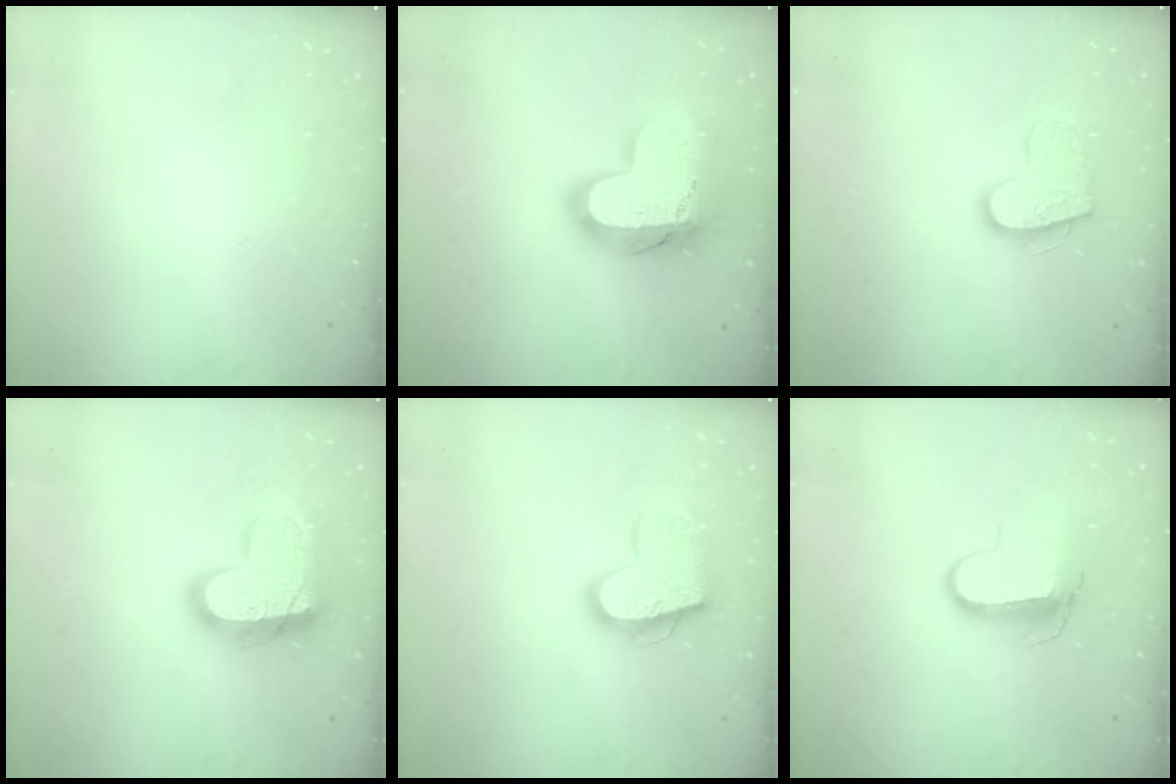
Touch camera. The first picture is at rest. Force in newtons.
{"total": 20.9, "press": 20.9, "slide": 1.8}
{"total": 13.3, "press": 13.3, "slide": 0.9}
{"total": 20.9, "press": 20.8, "slide": 1.8}
{"total": 17.9, "press": 17.9, "slide": 1.3}
{"total": 9.5, "press": 9.5, "slide": 0.8}